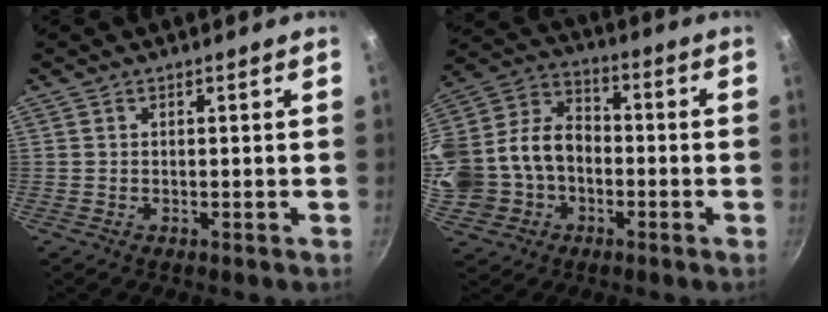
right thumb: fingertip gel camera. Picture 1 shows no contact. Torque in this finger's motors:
{"motor_torque": [1.19, 1.19, 1.10, -1.07, 0.34]}